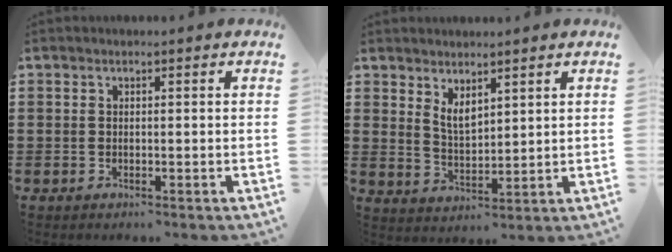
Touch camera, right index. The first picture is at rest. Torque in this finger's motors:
{"motor_torque": [0.01, 0.01, 0.05, 0.07]}